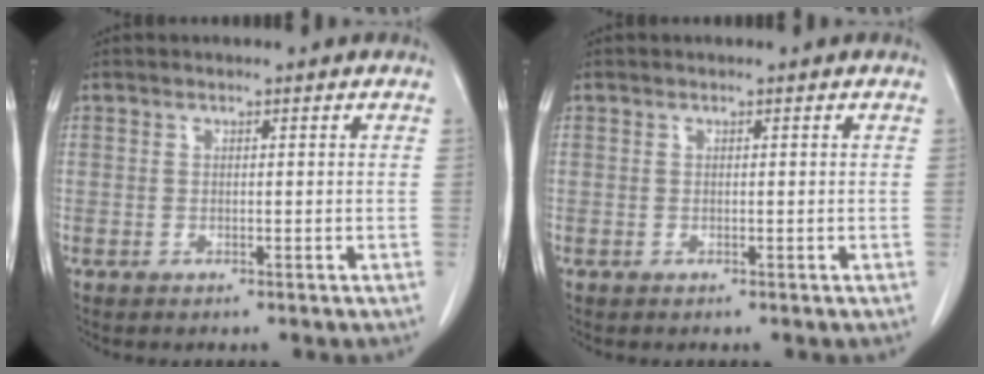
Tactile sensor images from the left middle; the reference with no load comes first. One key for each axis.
{"total": 0.0}